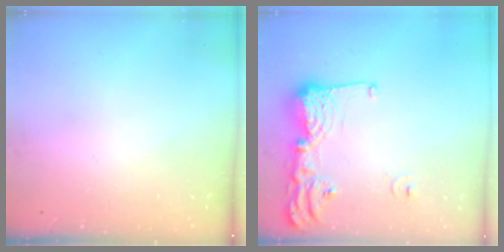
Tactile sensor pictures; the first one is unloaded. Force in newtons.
{"total": 16.1, "press": 16.1, "slide": 1.2}